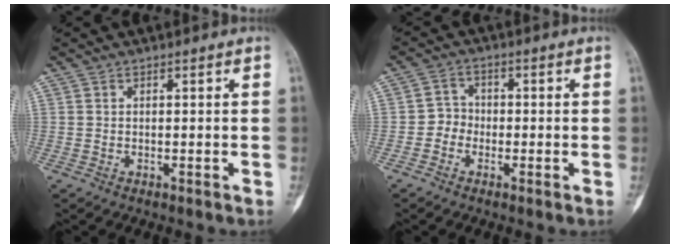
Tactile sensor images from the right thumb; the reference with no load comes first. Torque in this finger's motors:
{"motor_torque": [-0.17, 0.17, 0.06, -0.35, 0.00]}